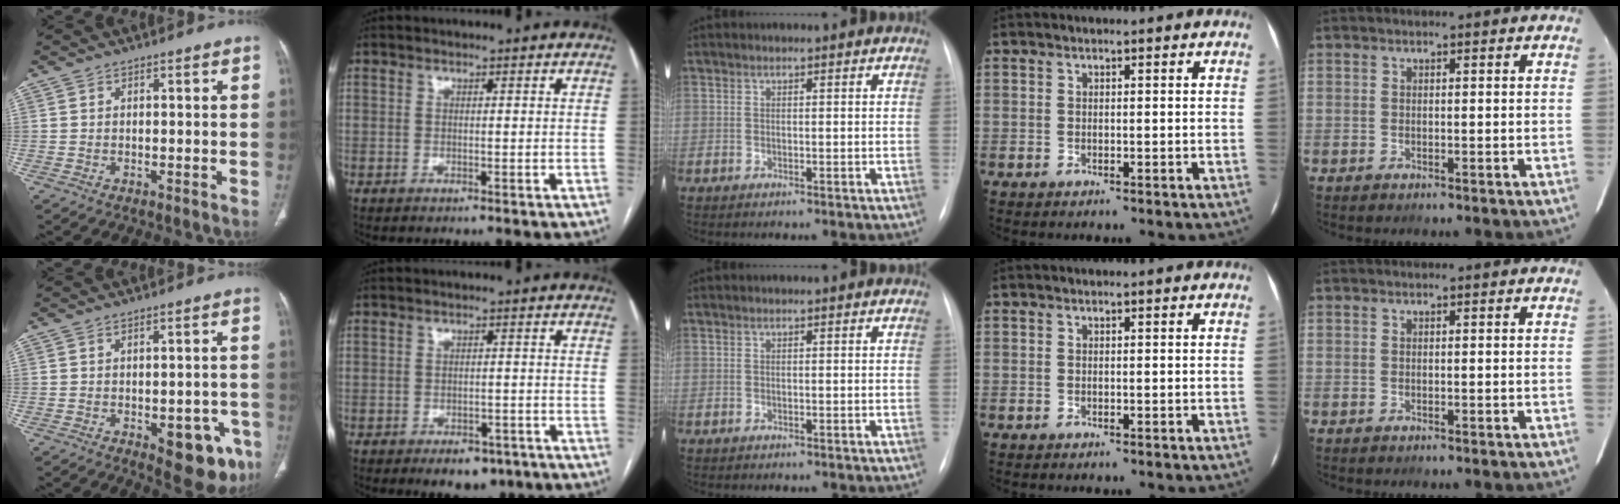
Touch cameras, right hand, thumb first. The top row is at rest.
{"thumb": {"total": 10.6, "force": [-4.5, 5.1, 8.2], "torque": [-0.067, 0.008, -0.047]}, "index": {"total": 5.6, "force": [-3.8, 3.1, 2.7], "torque": [-0.027, 0.002, -0.047]}}